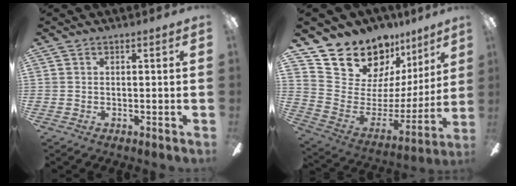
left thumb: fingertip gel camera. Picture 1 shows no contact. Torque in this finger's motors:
{"motor_torque": [0.54, 0.61, 1.08, -1.69, 0.21]}